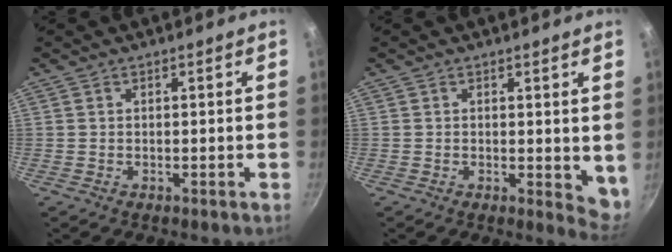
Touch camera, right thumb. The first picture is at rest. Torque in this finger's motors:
{"motor_torque": [-0.37, 0.58, 0.68, 0.14, 0.05]}